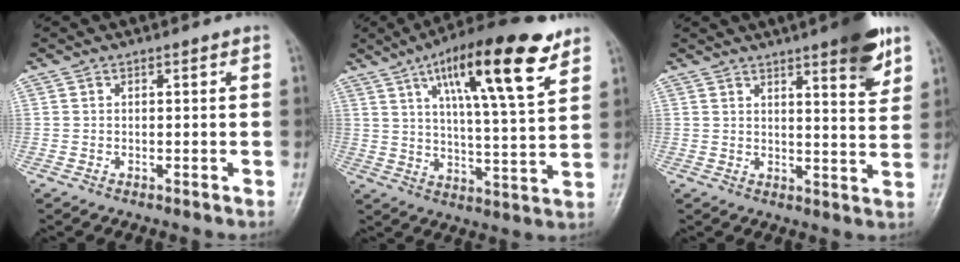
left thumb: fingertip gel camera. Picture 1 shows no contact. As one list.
[{"total": 19.2, "force": [10.3, 4.6, 15.6], "torque": [-0.225, -0.034, 0.163]}, {"total": 9.8, "force": [5.9, 2.0, 7.6], "torque": [-0.085, -0.031, 0.074]}]